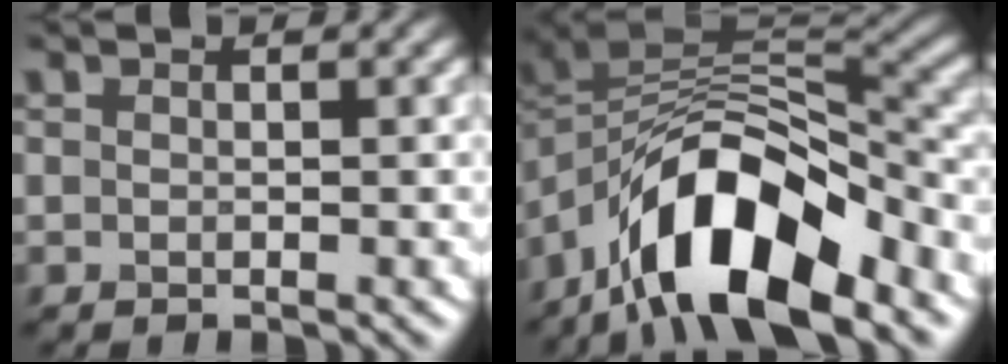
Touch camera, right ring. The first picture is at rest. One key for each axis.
{"total": 12.7, "fx": -7.1, "fy": 5.2, "fz": 9.1, "tx": -0.144, "ty": 0.009, "tz": -0.134}